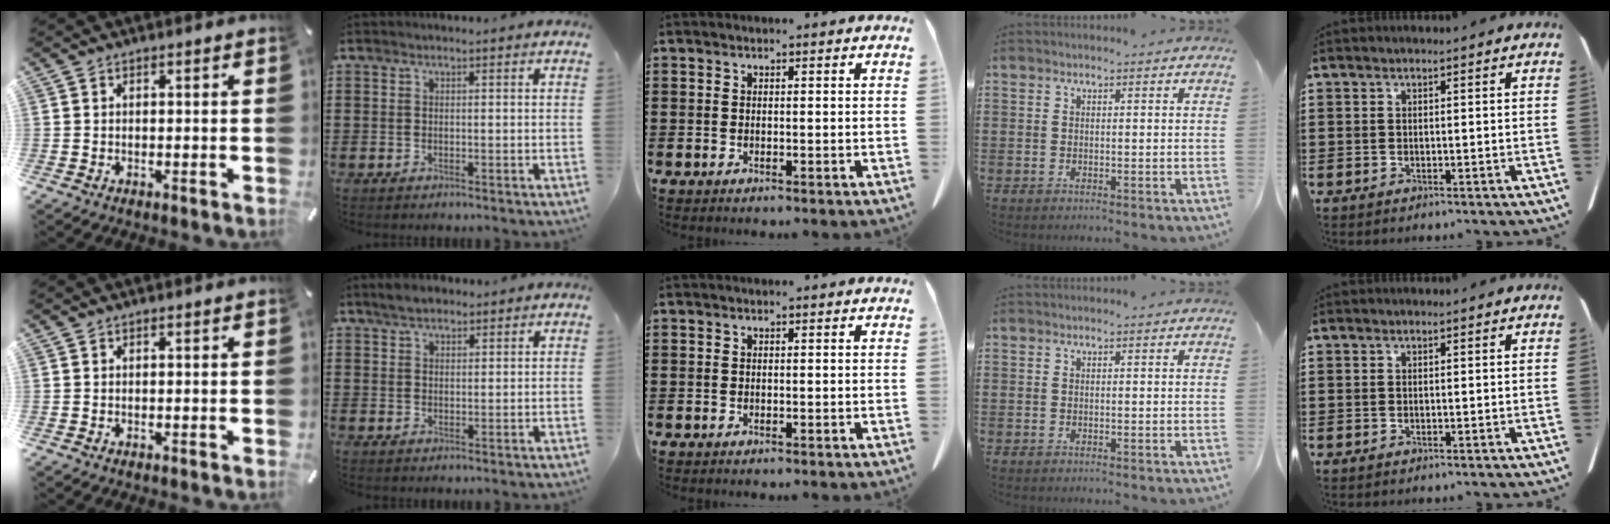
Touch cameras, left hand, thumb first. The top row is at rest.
{"index": {"total": 2.7, "force": [2.3, 1.2, 0.9], "torque": [-0.016, 0.004, 0.041]}}